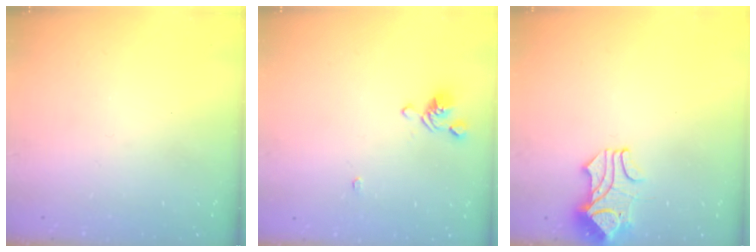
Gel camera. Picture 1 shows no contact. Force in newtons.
{"total": 0.8, "press": 0.8, "slide": 0.4}
{"total": 1.6, "press": 1.2, "slide": 1.0}